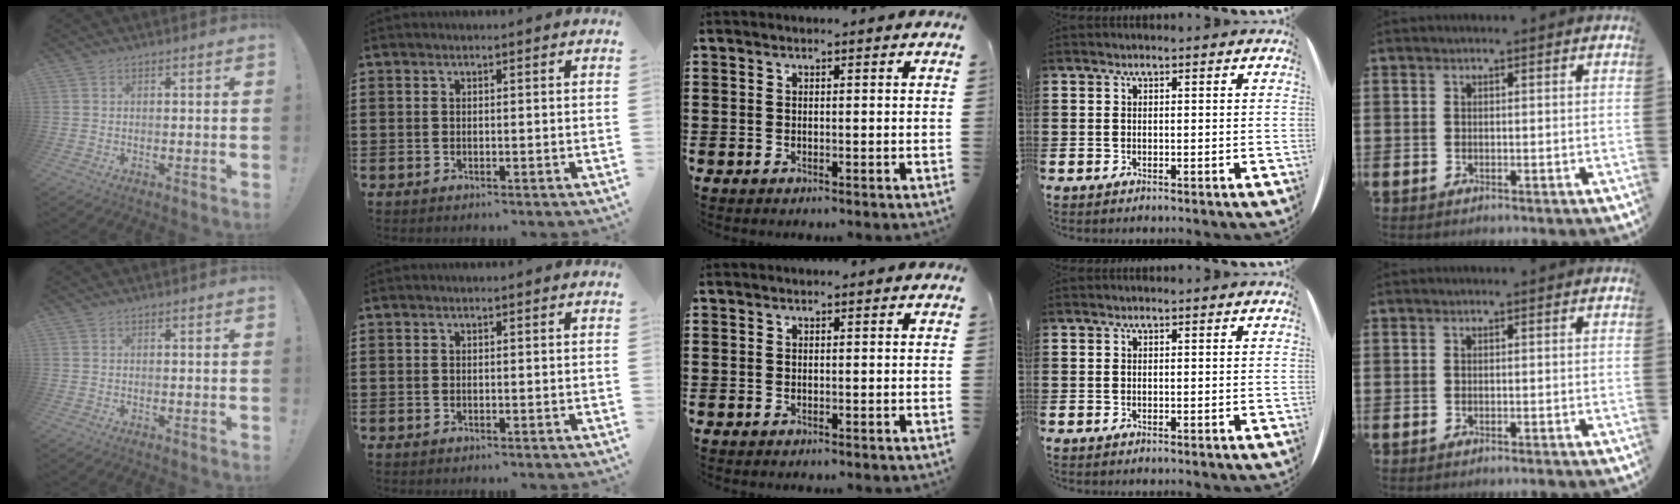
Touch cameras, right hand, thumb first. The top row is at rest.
{}